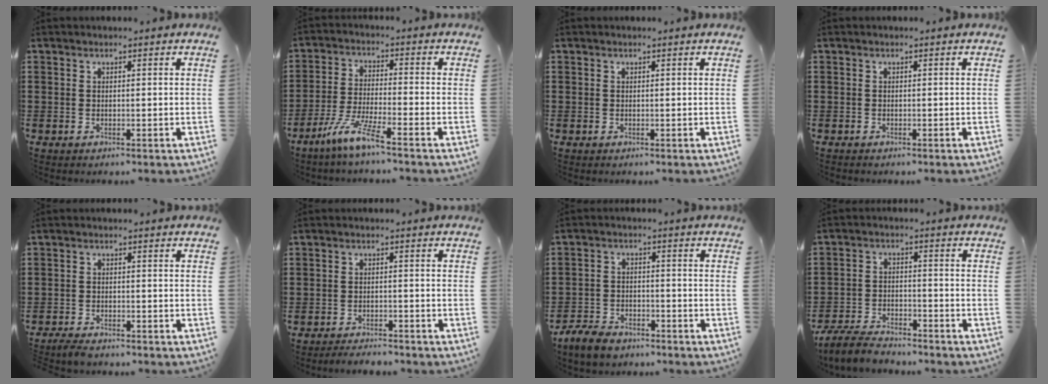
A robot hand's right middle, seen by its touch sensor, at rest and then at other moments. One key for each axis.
{"total": 7.0, "fx": -5.1, "fy": 0.1, "fz": 4.8, "tx": -0.108, "ty": -0.014, "tz": -0.100}
{"total": 0.0}
{"total": 0.0}
{"total": 2.2, "fx": -2.1, "fy": 0.3, "fz": 0.4, "tx": -0.018, "ty": 0.000, "tz": -0.046}
{"total": 2.4, "fx": -2.4, "fy": 0.1, "fz": 0.1, "tx": -0.009, "ty": 0.001, "tz": -0.051}
{"total": 4.5, "fx": -4.1, "fy": 1.5, "fz": 1.3, "tx": -0.044, "ty": 0.005, "tz": -0.087}
{"total": 5.5, "fx": -5.1, "fy": 1.1, "fz": 1.7, "tx": -0.046, "ty": 0.002, "tz": -0.104}